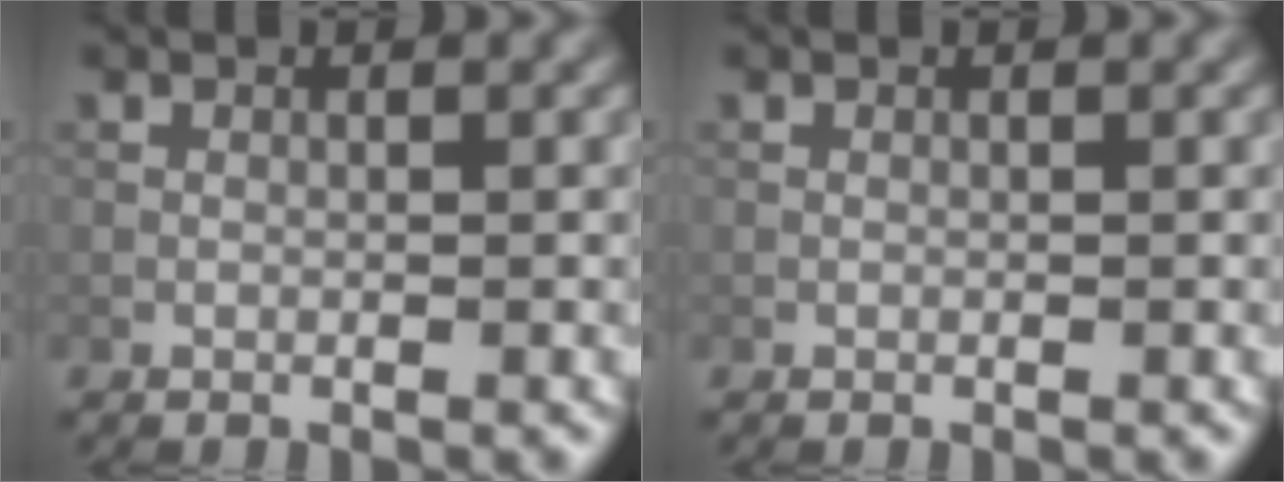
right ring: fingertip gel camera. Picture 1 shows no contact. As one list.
[{"total": 0.0}]